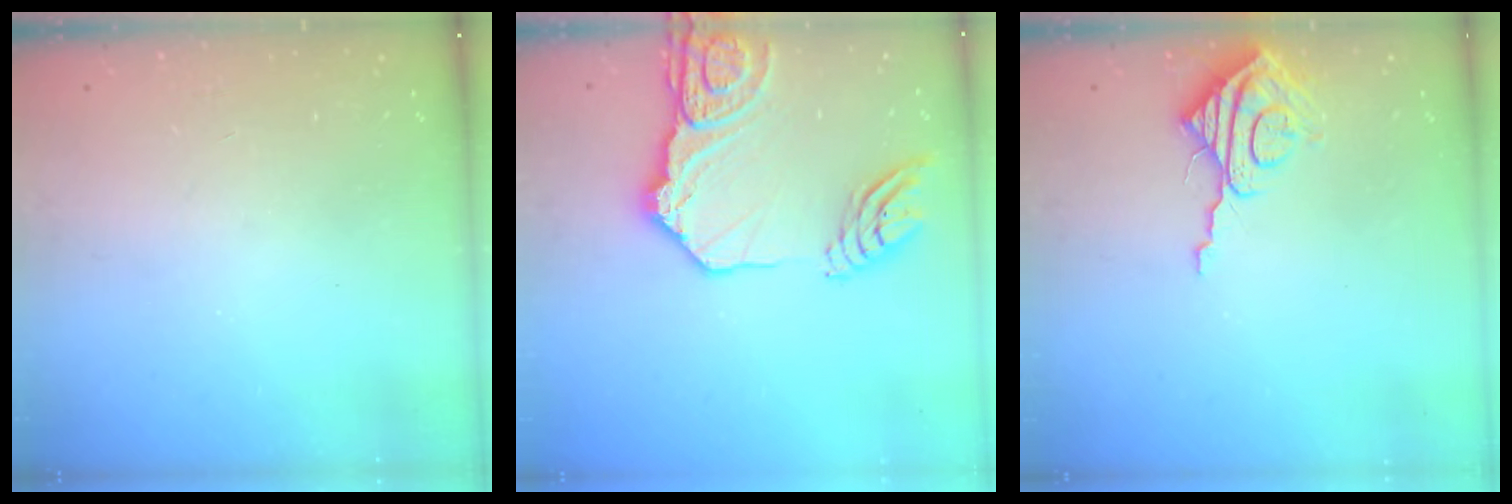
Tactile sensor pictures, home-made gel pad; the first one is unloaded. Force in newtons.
{"total": 19.1, "press": 19.0, "slide": 2.4}
{"total": 9.1, "press": 9.1, "slide": 0.6}